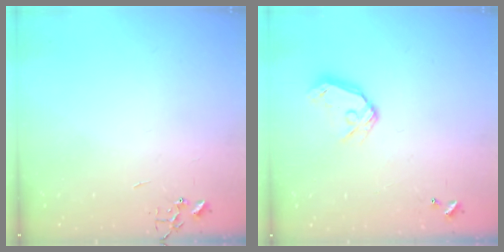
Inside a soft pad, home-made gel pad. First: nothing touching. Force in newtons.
{"total": 10.4, "press": 10.2, "slide": 1.6}